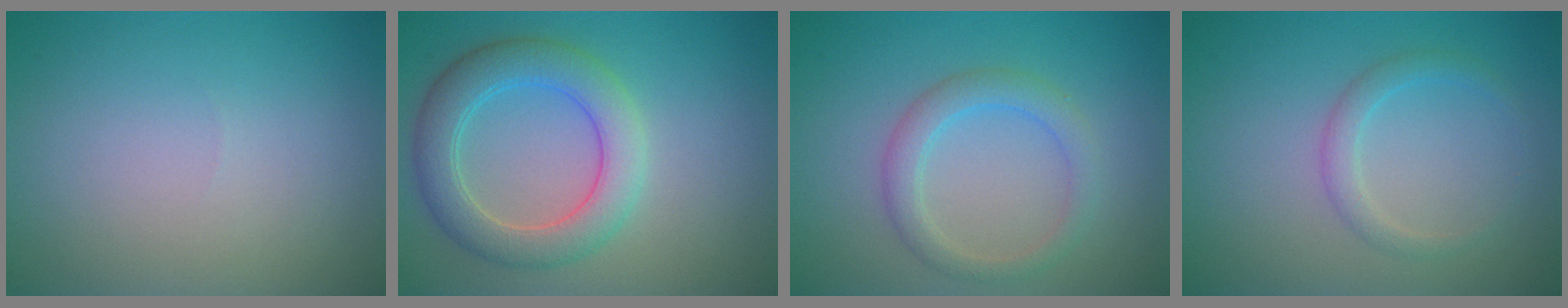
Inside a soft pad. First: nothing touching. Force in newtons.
{"total": 5.4, "press": 5.4, "slide": 0.1}
{"total": 2.7, "press": 2.7, "slide": 0.1}
{"total": 1.7, "press": 1.7, "slide": 0.1}